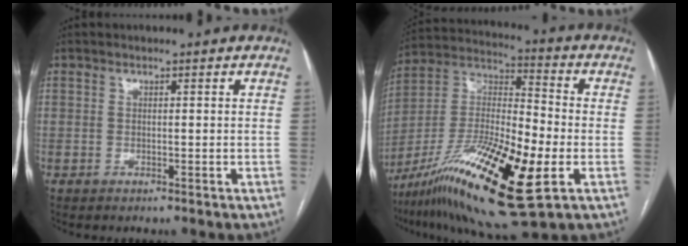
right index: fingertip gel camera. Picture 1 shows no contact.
{"total": 23.5, "force": [-9.4, 4.4, 21.1], "torque": [-0.407, -0.027, -0.161]}